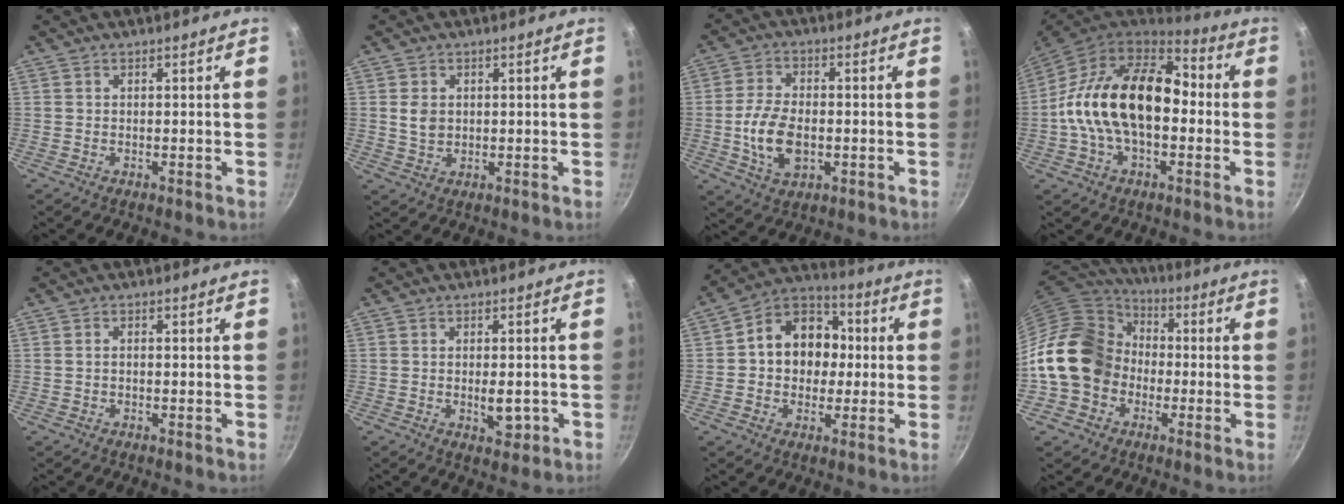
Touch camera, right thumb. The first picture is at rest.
{"total": 3.6, "force": [0.6, 2.8, 2.2], "torque": [-0.033, -0.001, 0.015]}
{"total": 9.9, "force": [-1.5, 5.9, 7.8], "torque": [-0.145, 0.007, -0.027]}
{"total": 21.1, "force": [-0.8, 13.0, 16.7], "torque": [-0.260, 0.043, -0.031]}
{"total": 1.0, "force": [-0.2, 0.6, 0.7], "torque": [-0.015, 0.007, -0.004]}
{"total": 4.3, "force": [-1.0, 2.2, 3.6], "torque": [-0.039, 0.001, -0.008]}
{"total": 14.1, "force": [0.6, 11.4, 8.2], "torque": [-0.082, 0.031, -0.009]}
{"total": 18.0, "force": [-1.9, 15.0, 9.7], "torque": [-0.148, 0.051, -0.040]}